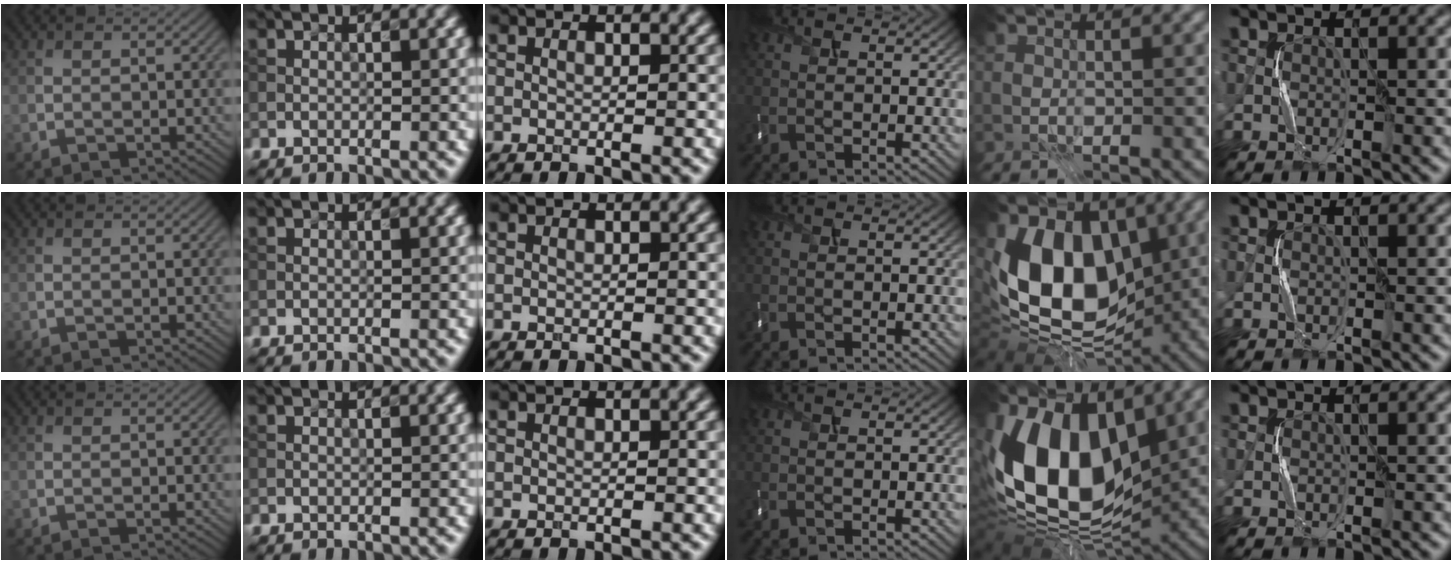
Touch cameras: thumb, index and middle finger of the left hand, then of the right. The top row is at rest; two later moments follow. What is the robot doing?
{"motion": "press", "object": "mouse"}